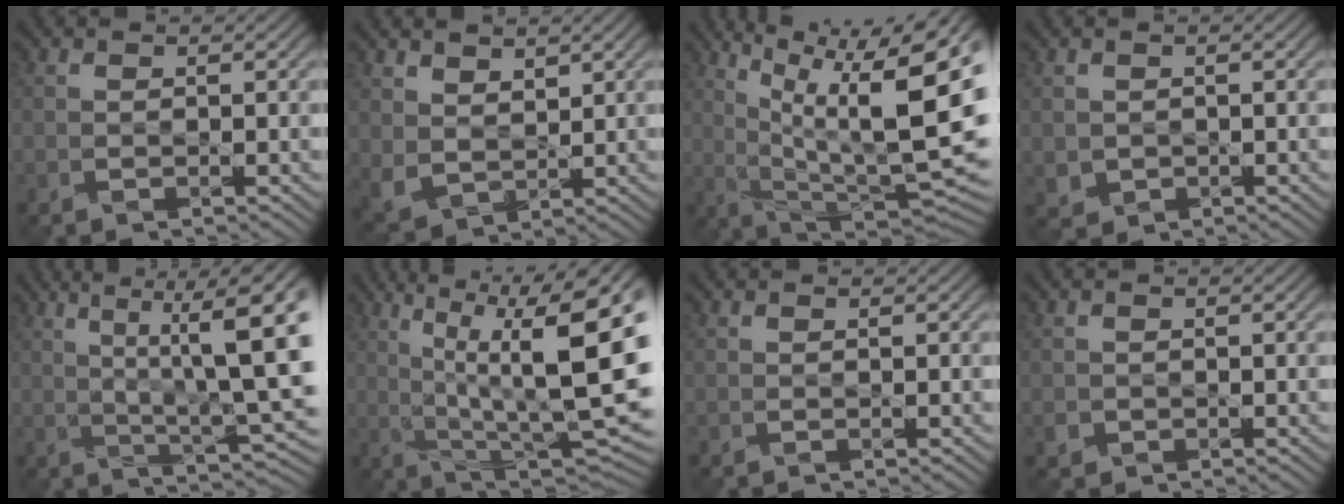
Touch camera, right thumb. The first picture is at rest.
{"total": 4.5, "force": [3.1, 2.8, 1.7], "torque": [-0.059, -0.008, 0.067]}
{"total": 18.0, "force": [6.1, 5.3, 16.0], "torque": [-0.227, 0.025, 0.103]}
{"total": 1.4, "force": [0.5, 1.3, -0.4], "torque": [-0.007, -0.004, 0.010]}
{"total": 14.0, "force": [4.1, 3.0, 13.0], "torque": [-0.194, 0.017, 0.081]}
{"total": 17.2, "force": [4.2, 4.4, 16.1], "torque": [-0.231, 0.026, 0.081]}
{"total": 0.0}
{"total": 0.7, "force": [-0.1, 0.5, -0.5], "torque": [0.008, -0.001, -0.002]}